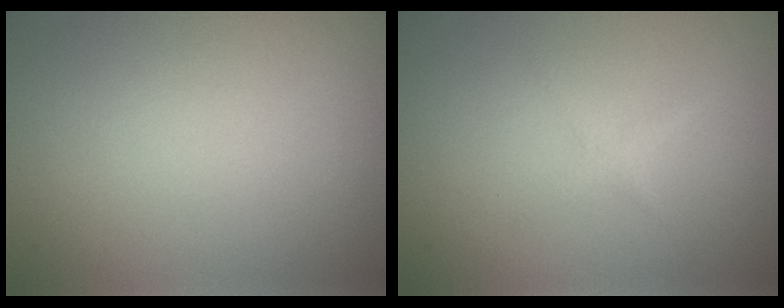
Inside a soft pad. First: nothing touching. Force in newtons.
{"total": 0.9, "press": 0.9, "slide": 0.0}